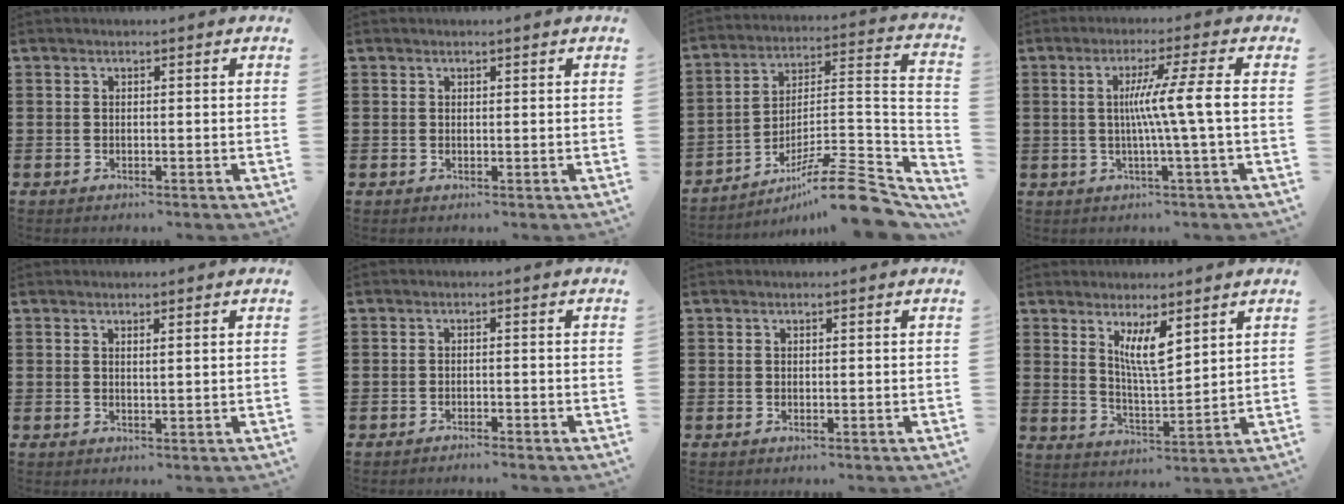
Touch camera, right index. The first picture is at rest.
{"total": 0.0}
{"total": 12.0, "force": [-9.1, 1.3, 7.7], "torque": [-0.109, 0.020, -0.172]}
{"total": 7.6, "force": [-0.4, -1.3, 7.5], "torque": [-0.136, -0.007, -0.018]}
{"total": 0.6, "force": [0.2, -0.1, 0.6], "torque": [-0.010, -0.004, 0.004]}
{"total": 1.3, "force": [-1.3, -0.3, 0.2], "torque": [-0.005, 0.000, -0.027]}
{"total": 0.0}
{"total": 6.1, "force": [3.4, 1.3, 4.8], "torque": [-0.095, -0.010, 0.057]}